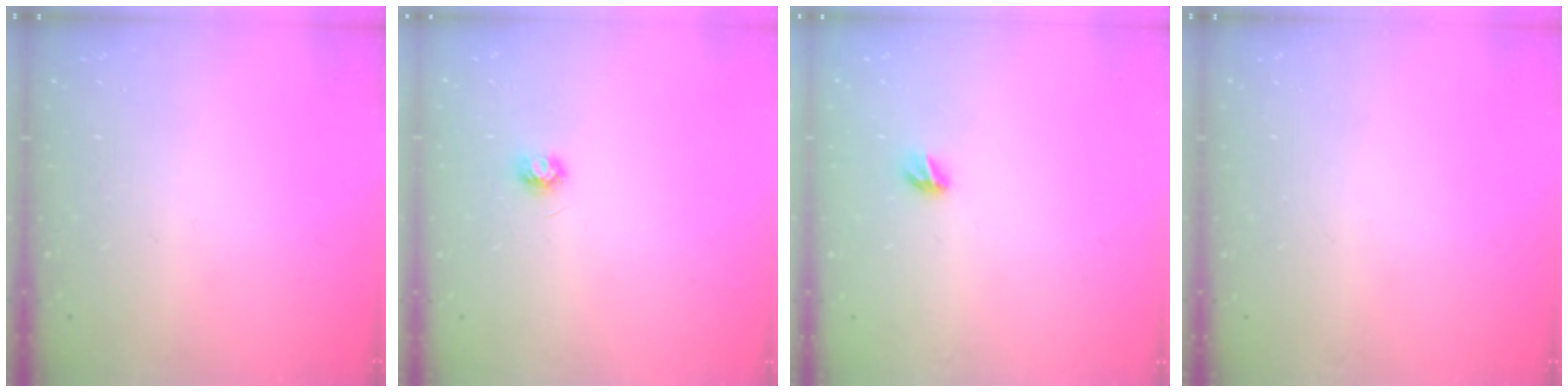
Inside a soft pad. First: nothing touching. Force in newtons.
{"total": 3.5, "press": 3.4, "slide": 0.3}
{"total": 5.4, "press": 5.4, "slide": 0.5}
{"total": 0.0}